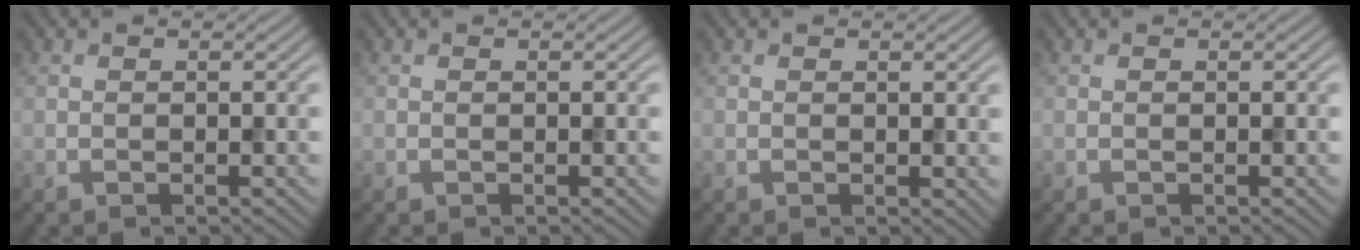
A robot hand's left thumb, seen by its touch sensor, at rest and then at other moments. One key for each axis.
{"total": 0.0}
{"total": 0.6, "fx": 0.3, "fy": 0.4, "fz": 0.3, "tx": 0.000, "ty": -0.003, "tz": 0.005}
{"total": 0.0}